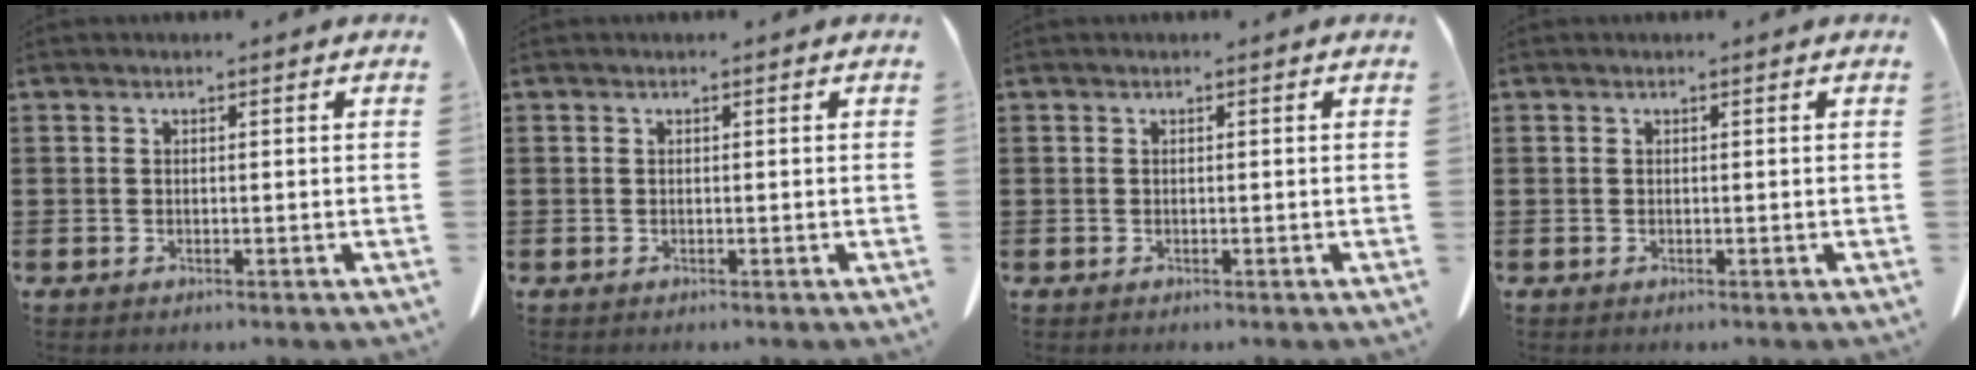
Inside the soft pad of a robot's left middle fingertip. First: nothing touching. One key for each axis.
{"total": 0.0}
{"total": 0.0}
{"total": 0.0}